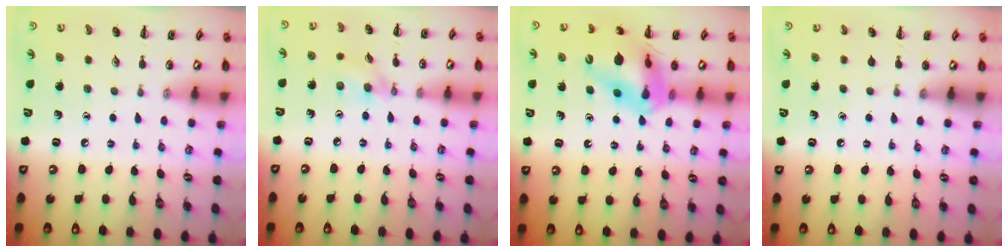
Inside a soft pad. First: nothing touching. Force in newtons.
{"total": 4.9, "press": 4.9, "slide": 0.5}
{"total": 17.4, "press": 17.1, "slide": 3.1}
{"total": 0.0}